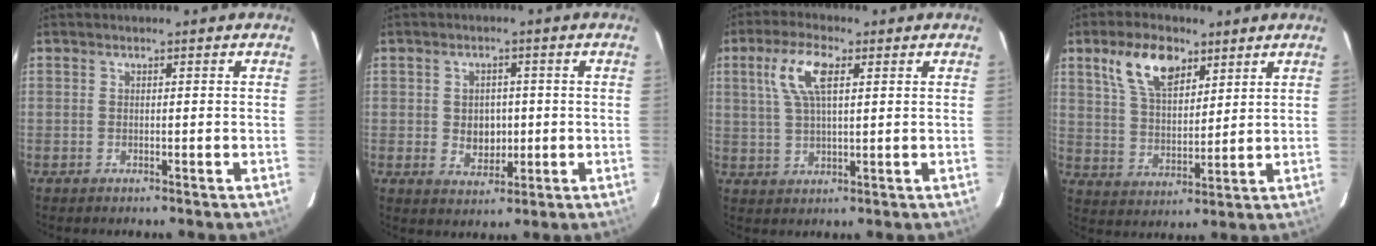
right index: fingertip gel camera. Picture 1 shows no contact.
{"total": 5.1, "force": [-0.2, 4.1, 2.9], "torque": [-0.050, 0.002, 0.005]}
{"total": 8.2, "force": [2.9, 3.0, 7.0], "torque": [-0.142, 0.014, 0.058]}
{"total": 11.0, "force": [6.3, 5.5, 7.2], "torque": [-0.134, 0.016, 0.122]}